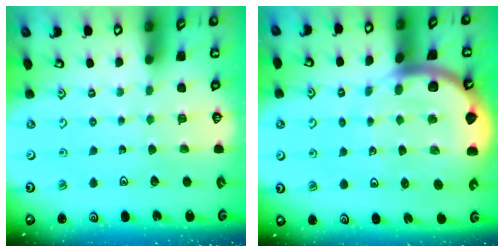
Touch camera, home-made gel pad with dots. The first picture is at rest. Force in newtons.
{"total": 11.7, "press": 11.6, "slide": 1.4}